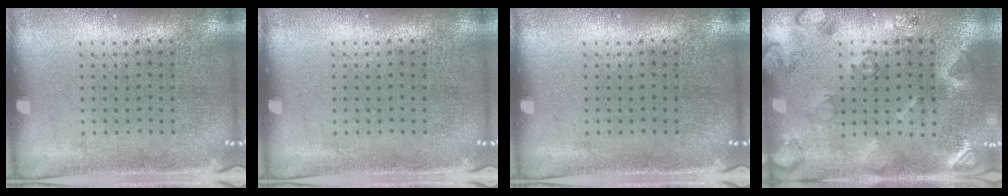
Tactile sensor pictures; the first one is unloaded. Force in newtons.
{"total": 0.0}
{"total": 0.0}
{"total": 2.2, "press": 2.2, "slide": 0.4}